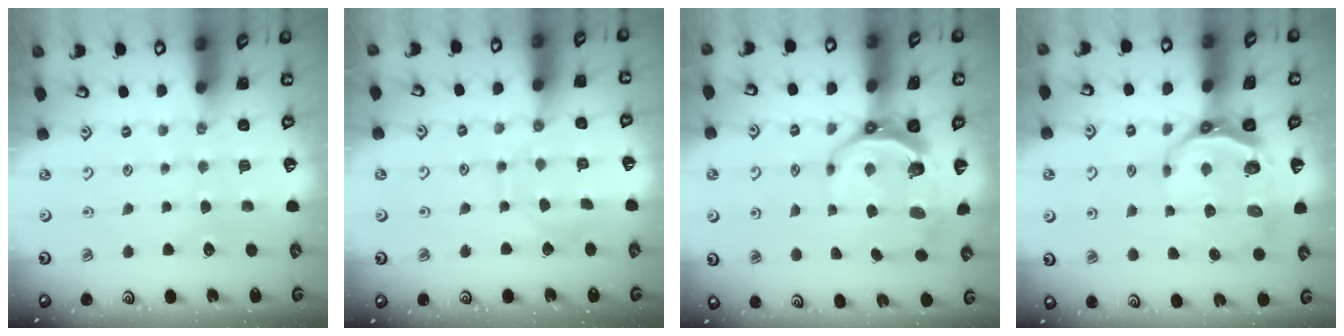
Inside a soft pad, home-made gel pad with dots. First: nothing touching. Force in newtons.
{"total": 6.7, "press": 6.7, "slide": 0.4}
{"total": 8.4, "press": 7.3, "slide": 4.2}
{"total": 8.6, "press": 7.8, "slide": 3.5}